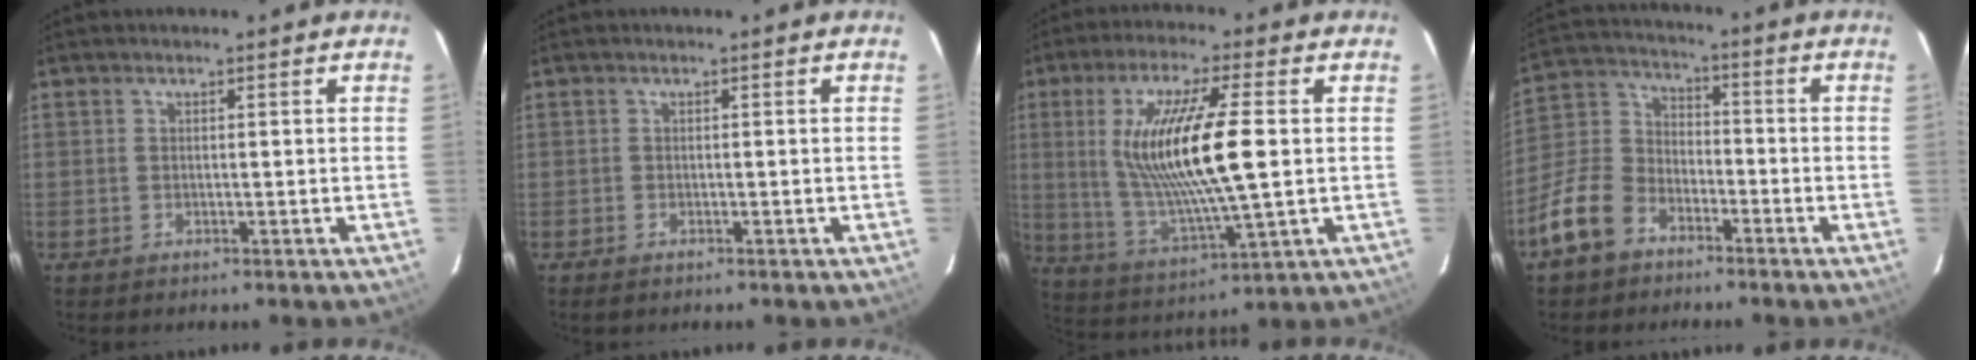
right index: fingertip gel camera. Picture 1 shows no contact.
{"total": 0.9, "force": [-0.7, 0.4, 0.4], "torque": [-0.007, -0.004, -0.014]}
{"total": 17.2, "force": [2.0, 2.7, 16.9], "torque": [-0.324, -0.011, 0.050]}
{"total": 12.6, "force": [-7.8, 8.1, 5.6], "torque": [-0.135, 0.033, -0.150]}